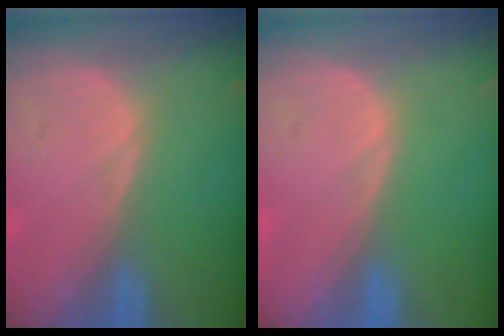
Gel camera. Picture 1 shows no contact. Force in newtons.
{"total": 0.0}